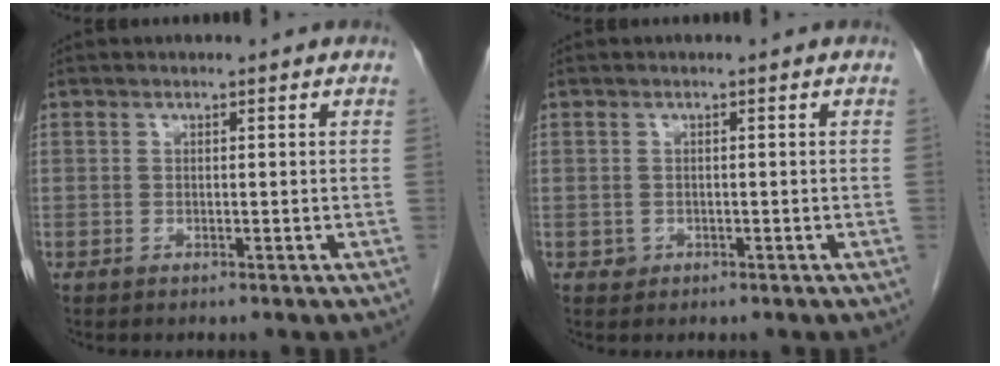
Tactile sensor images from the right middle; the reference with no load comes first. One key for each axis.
{"total": 0.8, "fx": -0.2, "fy": 0.7, "fz": 0.1, "tx": -0.001, "ty": 0.003, "tz": -0.003}